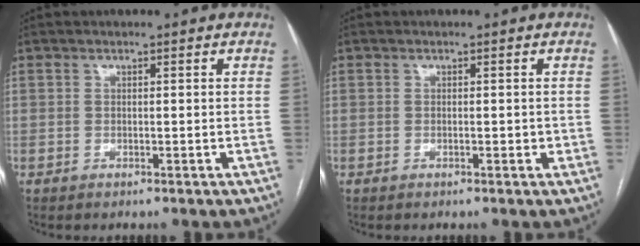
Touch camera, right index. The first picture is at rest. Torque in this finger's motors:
{"motor_torque": [0.27, -0.03, 0.02, 0.01]}